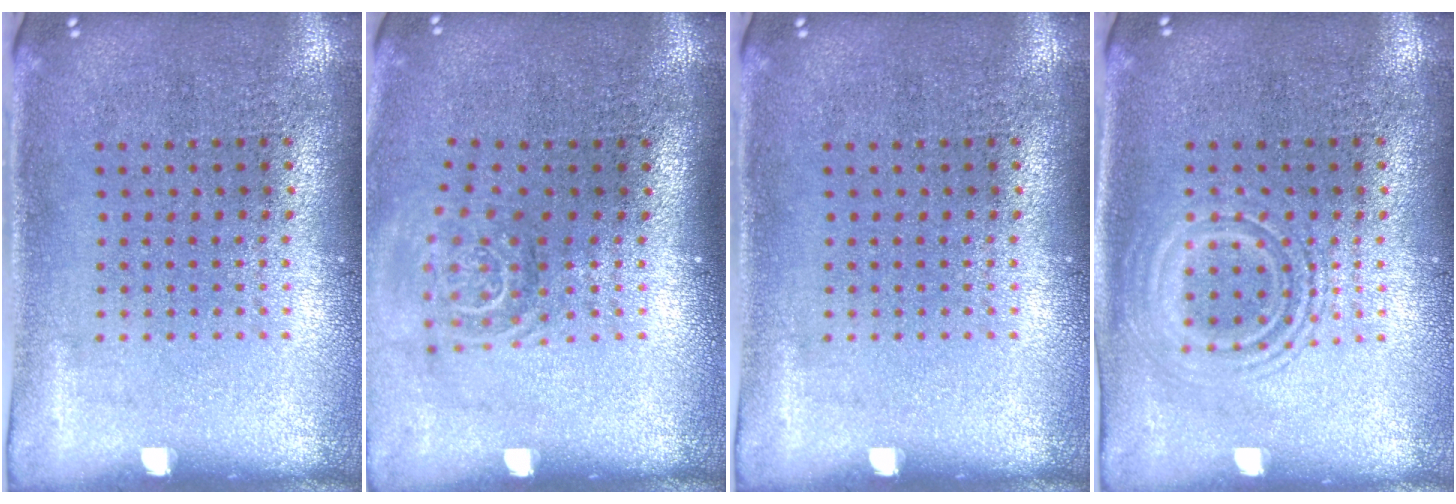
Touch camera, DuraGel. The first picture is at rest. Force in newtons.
{"total": 1.6, "press": 1.1, "slide": 1.1}
{"total": 0.0}
{"total": 1.4, "press": 1.4, "slide": 0.2}